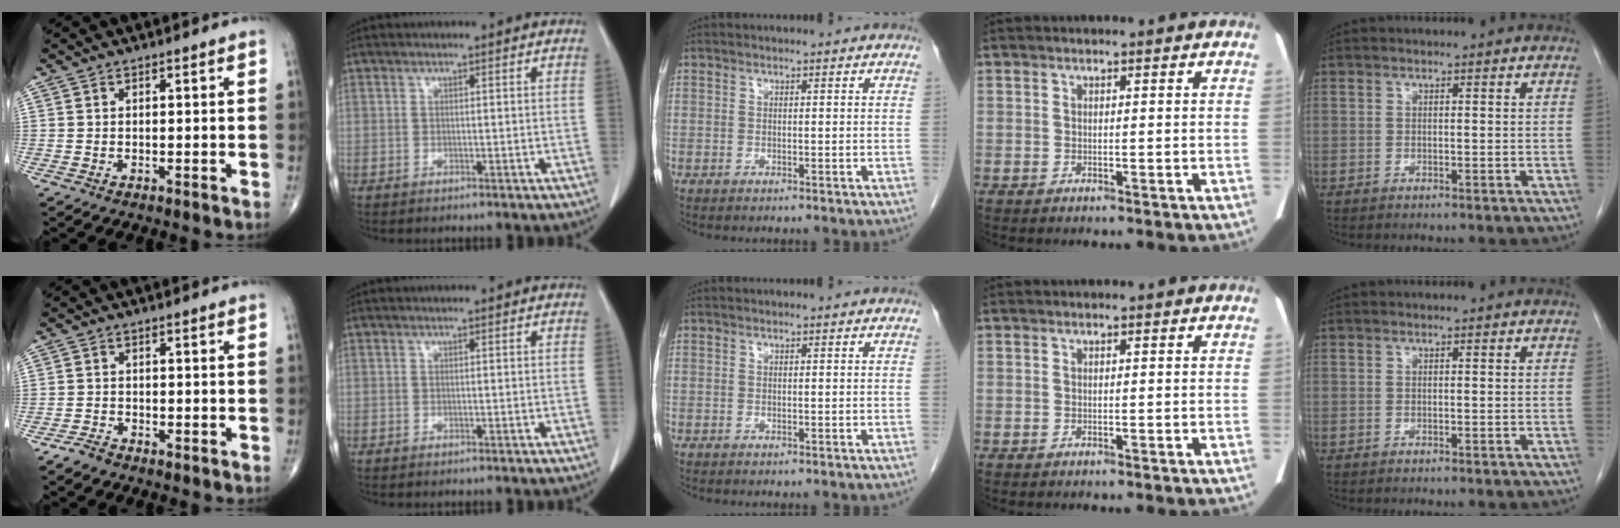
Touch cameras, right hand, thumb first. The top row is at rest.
{"thumb": {"total": 2.0, "force": [-1.7, 0.8, 0.6], "torque": [-0.020, 0.005, -0.031]}}